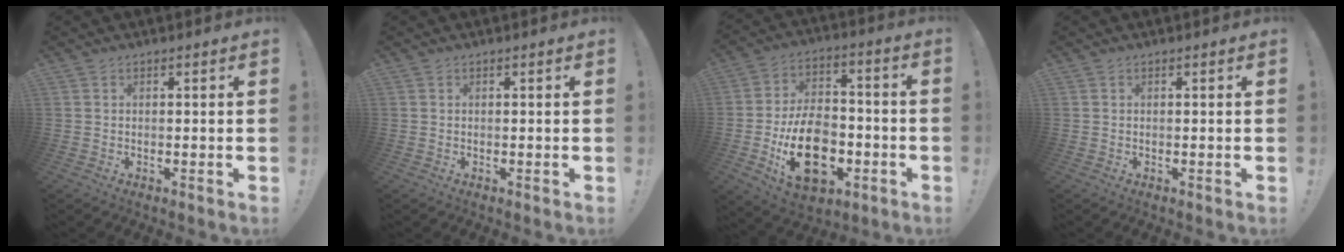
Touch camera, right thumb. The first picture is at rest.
{"total": 0.0}
{"total": 20.6, "force": [-6.5, 13.5, 14.1], "torque": [-0.224, 0.038, -0.097]}
{"total": 0.0}